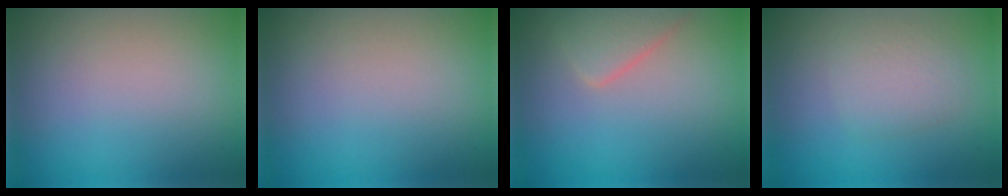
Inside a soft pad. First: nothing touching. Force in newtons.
{"total": 0.0}
{"total": 2.6, "press": 2.6, "slide": 0.0}
{"total": 2.4, "press": 2.4, "slide": 0.2}